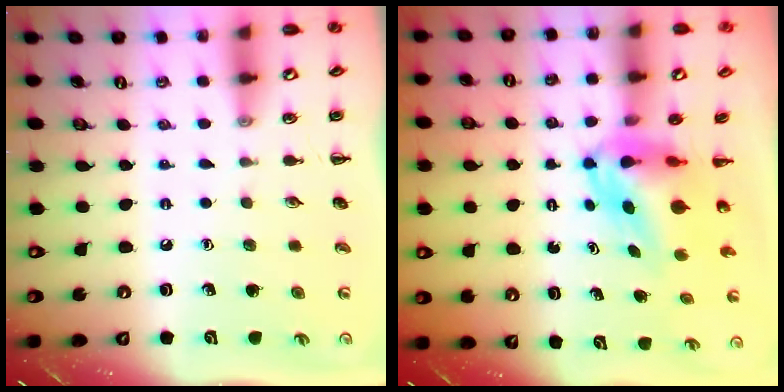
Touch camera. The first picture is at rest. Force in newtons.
{"total": 6.0, "press": 5.8, "slide": 1.5}